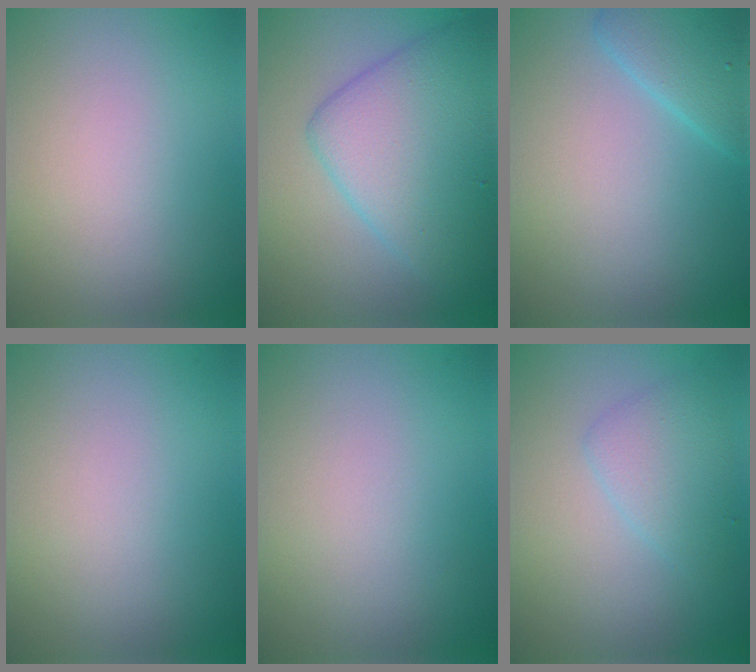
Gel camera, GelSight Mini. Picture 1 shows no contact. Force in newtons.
{"total": 7.5, "press": 7.5, "slide": 0.4}
{"total": 3.4, "press": 3.4, "slide": 0.2}
{"total": 0.0}
{"total": 0.0}
{"total": 2.6, "press": 2.6, "slide": 0.1}